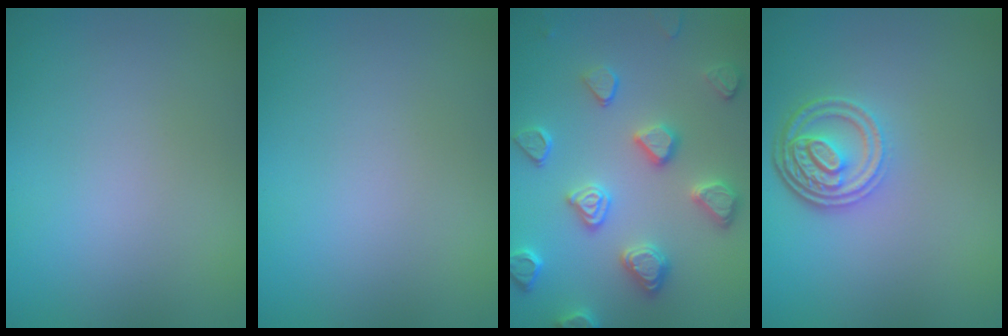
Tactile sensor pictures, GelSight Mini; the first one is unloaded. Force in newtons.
{"total": 0.0}
{"total": 4.6, "press": 4.1, "slide": 2.0}
{"total": 4.4, "press": 3.3, "slide": 2.9}